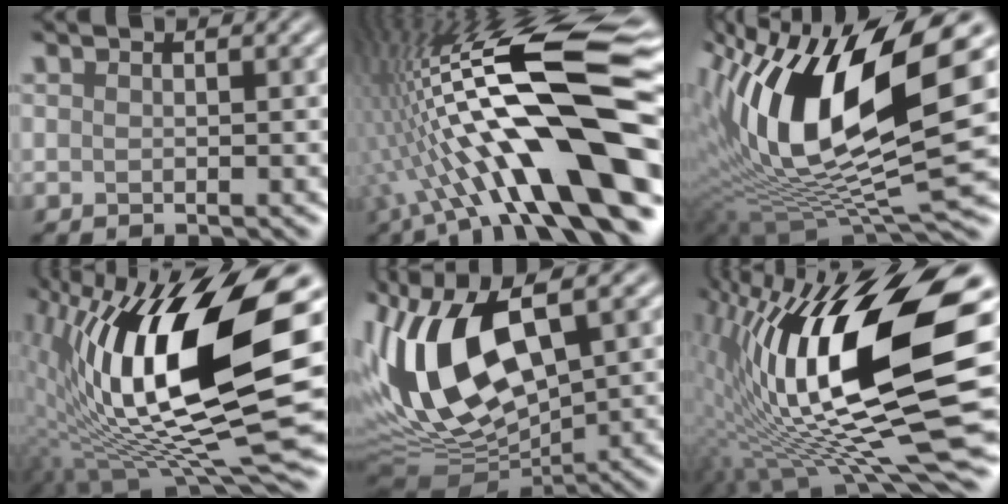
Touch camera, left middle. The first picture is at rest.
{"total": 16.9, "force": [-0.9, 4.1, 16.4], "torque": [-0.271, 0.025, -0.009]}
{"total": 14.9, "force": [3.6, 5.4, 13.4], "torque": [-0.258, 0.005, 0.064]}
{"total": 16.3, "force": [1.4, 6.1, 15.0], "torque": [-0.286, -0.004, 0.029]}
{"total": 13.2, "force": [0.4, 6.4, 11.5], "torque": [-0.248, -0.003, 0.017]}
{"total": 16.6, "force": [-0.3, 4.9, 15.8], "torque": [-0.287, 0.001, -0.001]}